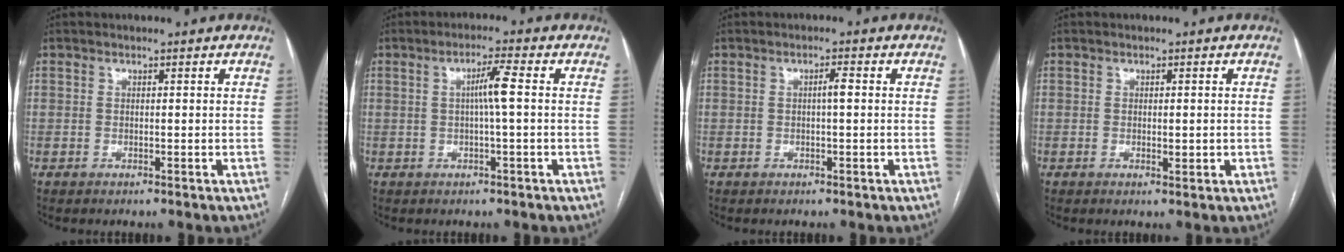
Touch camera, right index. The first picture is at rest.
{"total": 3.9, "force": [0.2, -0.4, 3.8], "torque": [-0.068, 0.006, 0.004]}
{"total": 1.5, "force": [0.0, 0.1, 1.5], "torque": [-0.024, 0.004, 0.000]}
{"total": 1.4, "force": [-0.1, 0.5, 1.3], "torque": [-0.022, -0.005, 0.000]}